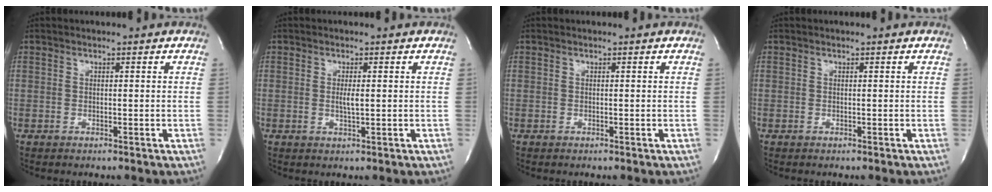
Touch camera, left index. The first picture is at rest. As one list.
[{"total": 1.7, "force": [0.1, 0.1, 1.7], "torque": [-0.036, -0.002, 0.002]}, {"total": 0.0}, {"total": 0.0}]